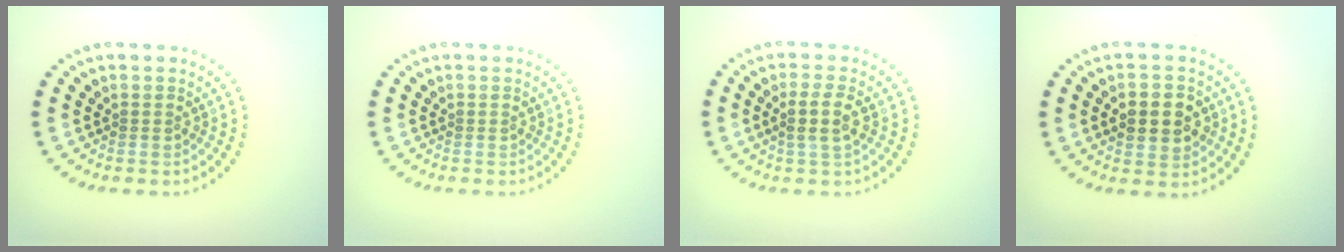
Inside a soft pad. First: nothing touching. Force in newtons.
{"total": 0.0}
{"total": 2.3, "press": 2.1, "slide": 0.9}
{"total": 3.8, "press": 3.8, "slide": 0.3}